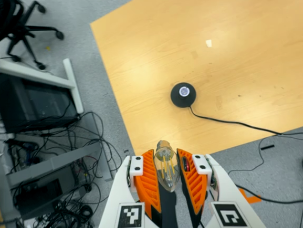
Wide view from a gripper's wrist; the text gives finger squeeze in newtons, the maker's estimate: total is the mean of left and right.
{"total": 14.5, "left": 15.5, "right": 13.5}